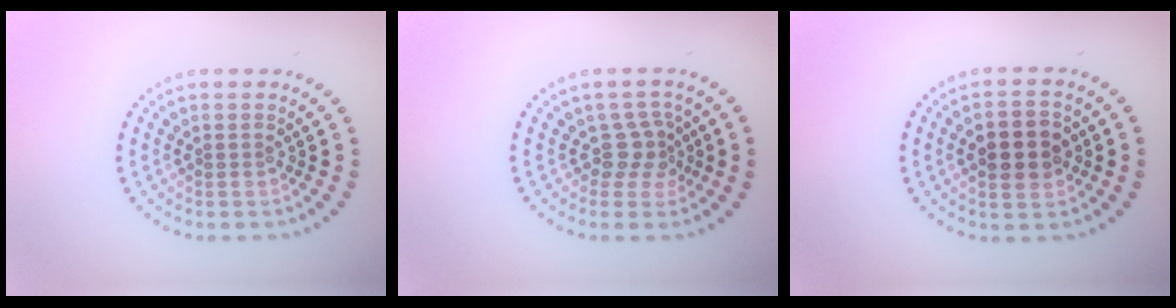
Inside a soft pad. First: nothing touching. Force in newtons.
{"total": 2.3, "press": 1.6, "slide": 1.6}
{"total": 4.3, "press": 4.3, "slide": 0.2}